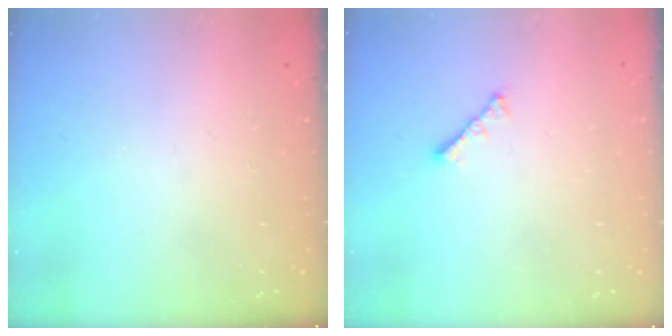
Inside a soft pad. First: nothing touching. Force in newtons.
{"total": 2.4, "press": 2.3, "slide": 0.6}